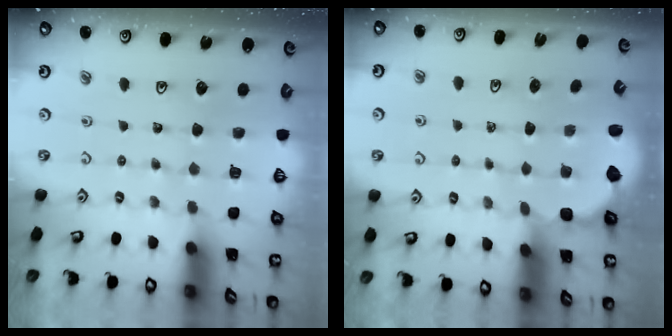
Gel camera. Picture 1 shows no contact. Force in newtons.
{"total": 2.1, "press": 1.4, "slide": 1.5}